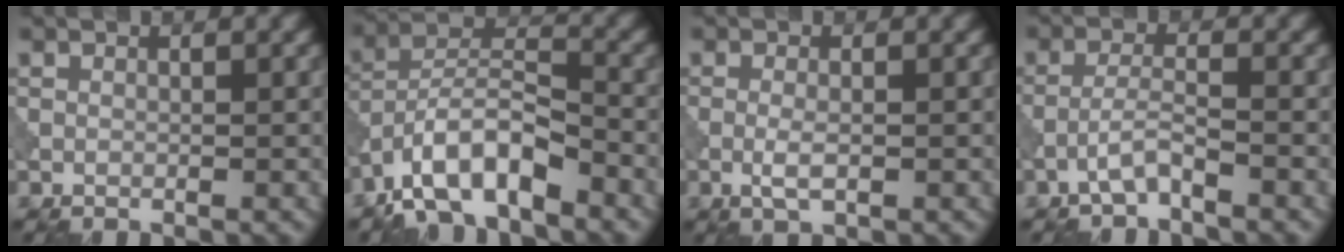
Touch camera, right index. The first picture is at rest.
{"total": 7.7, "force": [-5.3, 2.7, 4.9], "torque": [-0.083, 0.010, -0.110]}
{"total": 1.8, "force": [-0.5, 0.6, 1.7], "torque": [-0.036, -0.003, -0.014]}
{"total": 2.3, "force": [-1.6, 0.3, 1.5], "torque": [-0.031, 0.010, -0.040]}